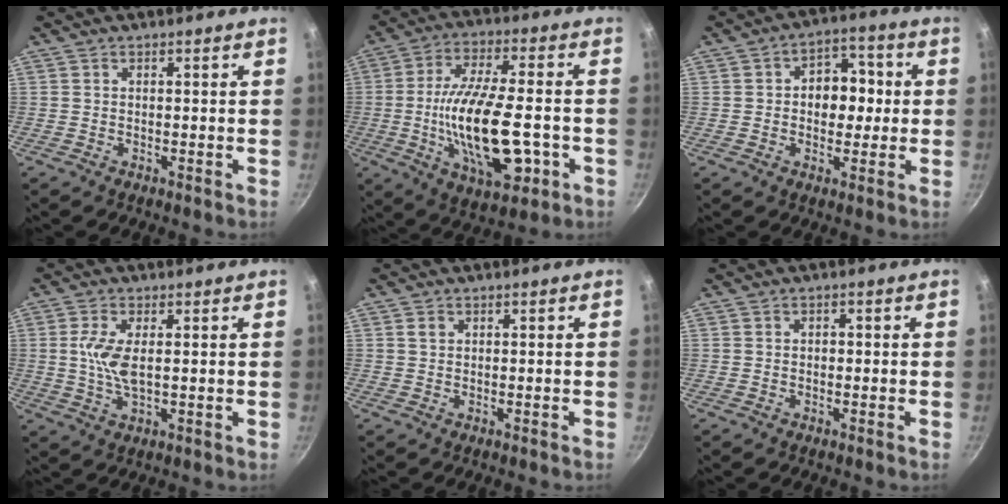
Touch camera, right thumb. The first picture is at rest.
{"total": 20.0, "force": [-4.1, 8.3, 17.7], "torque": [-0.302, 0.011, -0.066]}
{"total": 9.4, "force": [0.5, 6.9, 6.3], "torque": [-0.036, 0.017, -0.001]}
{"total": 6.2, "force": [0.9, 2.5, 5.6], "torque": [-0.119, -0.001, 0.019]}
{"total": 1.1, "force": [0.4, 0.9, 0.5], "torque": [-0.006, 0.001, 0.006]}
{"total": 1.1, "force": [0.0, 0.9, 0.7], "torque": [-0.009, 0.006, -0.001]}